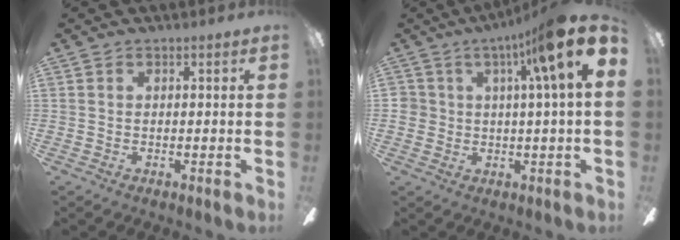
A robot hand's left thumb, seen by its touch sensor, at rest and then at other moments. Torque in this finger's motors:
{"motor_torque": [2.46, 2.55, 2.48, -0.29, 0.21]}